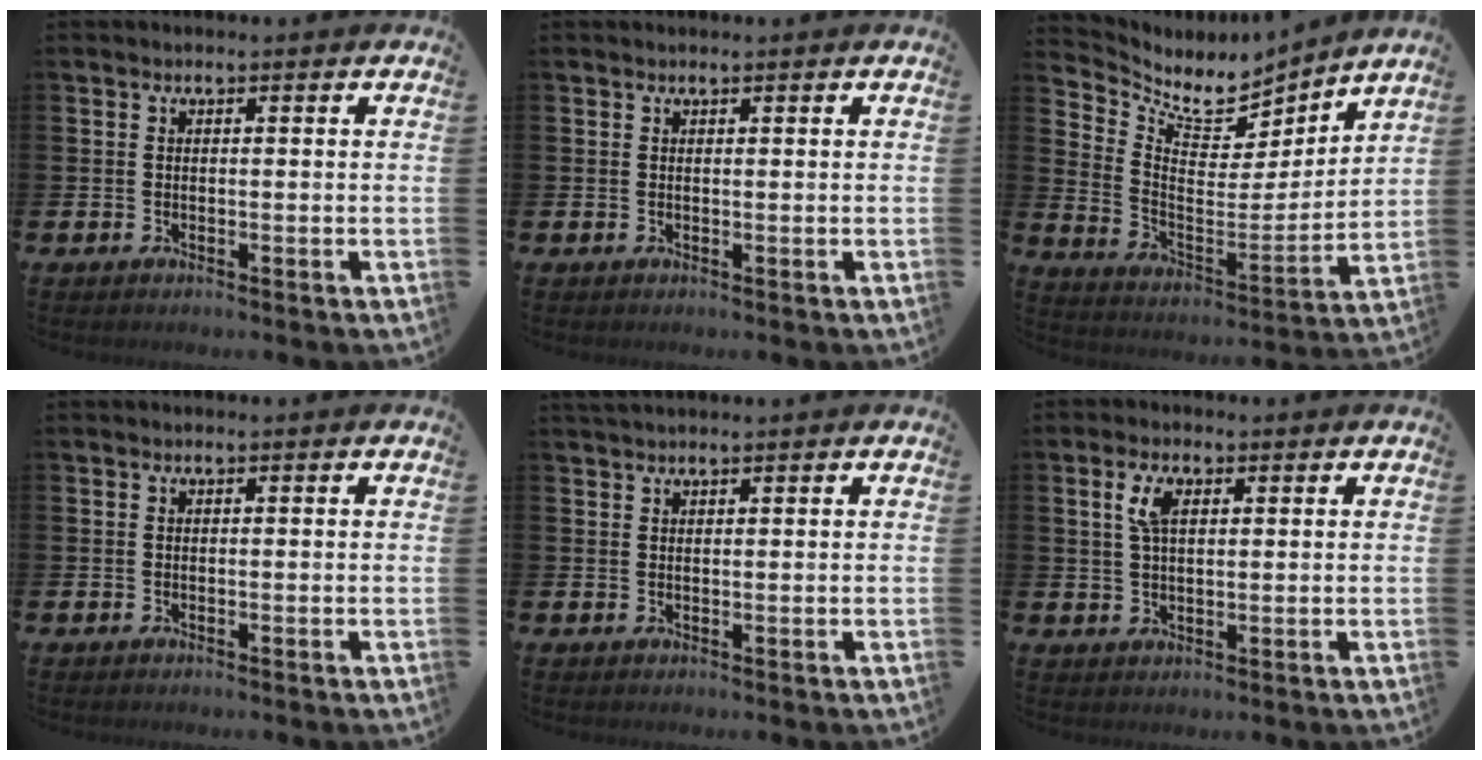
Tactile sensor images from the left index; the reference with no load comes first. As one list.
[{"total": 0.0}, {"total": 7.5, "force": [6.7, 2.9, 1.7], "torque": [-0.071, -0.054, 0.116]}, {"total": 0.0}, {"total": 1.4, "force": [1.4, 0.1, 0.3], "torque": [-0.002, -0.001, 0.024]}, {"total": 4.2, "force": [2.1, 1.8, 3.2], "torque": [-0.054, 0.001, 0.034]}]